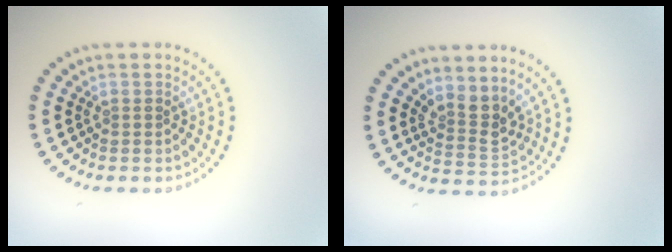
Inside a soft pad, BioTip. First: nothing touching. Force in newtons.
{"total": 2.7, "press": 2.0, "slide": 1.8}